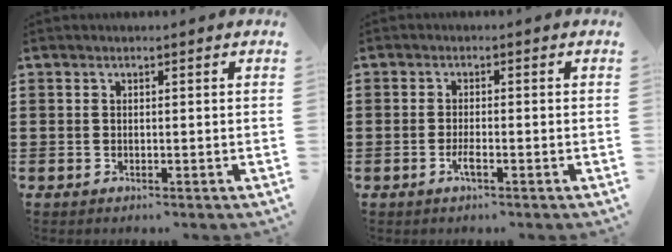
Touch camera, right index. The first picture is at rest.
{"total": 1.9, "force": [-0.9, 0.4, 1.7], "torque": [-0.039, -0.004, -0.018]}